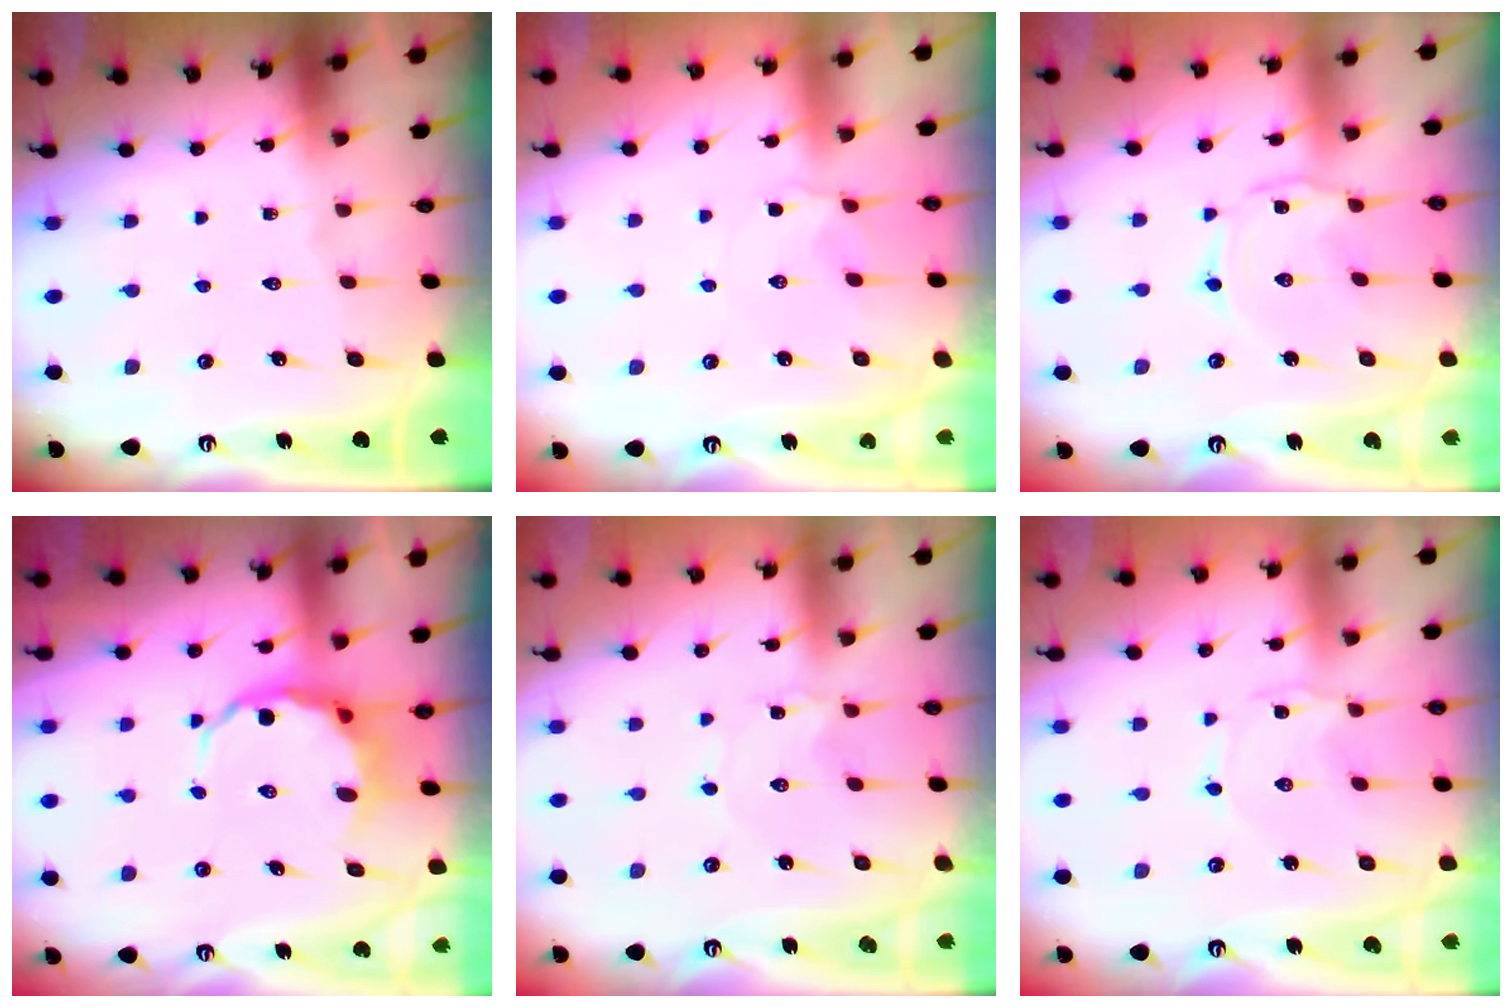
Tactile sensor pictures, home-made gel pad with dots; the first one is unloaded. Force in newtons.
{"total": 1.9, "press": 1.8, "slide": 0.7}
{"total": 1.5, "press": 1.5, "slide": 0.3}
{"total": 5.8, "press": 5.3, "slide": 2.2}
{"total": 0.0}
{"total": 1.3, "press": 1.3, "slide": 0.2}